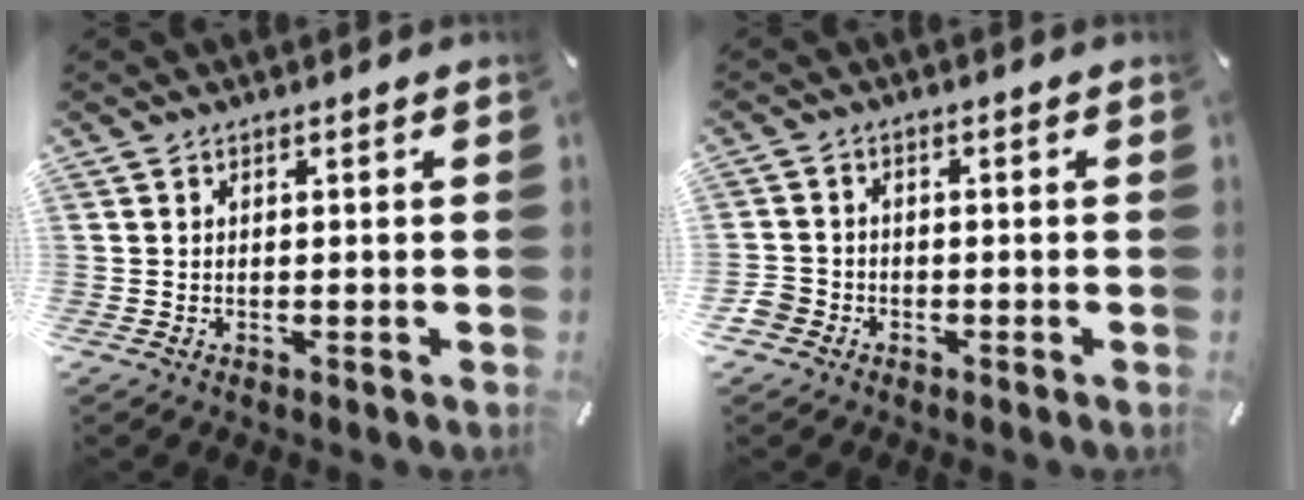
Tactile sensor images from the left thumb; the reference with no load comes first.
{"total": 3.7, "force": [-1.8, 3.1, 1.0], "torque": [-0.019, 0.008, -0.036]}